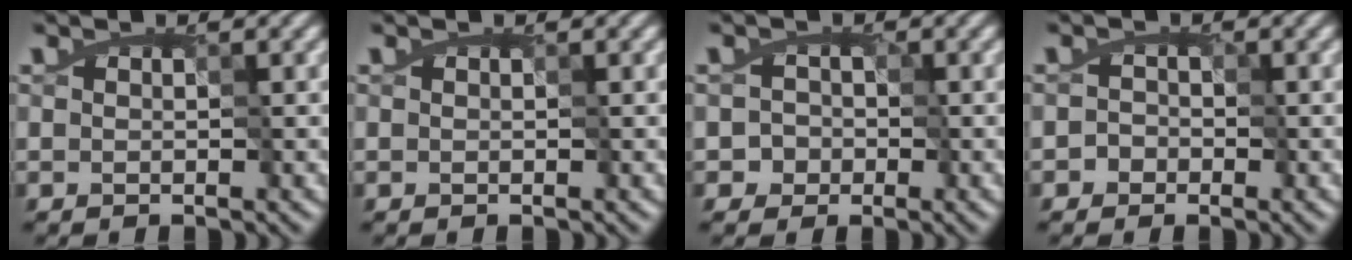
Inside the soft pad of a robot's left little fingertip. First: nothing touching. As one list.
[{"total": 0.0}, {"total": 2.6, "force": [-0.8, 2.4, 0.3], "torque": [0.003, 0.006, -0.016]}, {"total": 2.0, "force": [-1.0, 1.7, 0.0], "torque": [0.014, 0.003, -0.023]}]